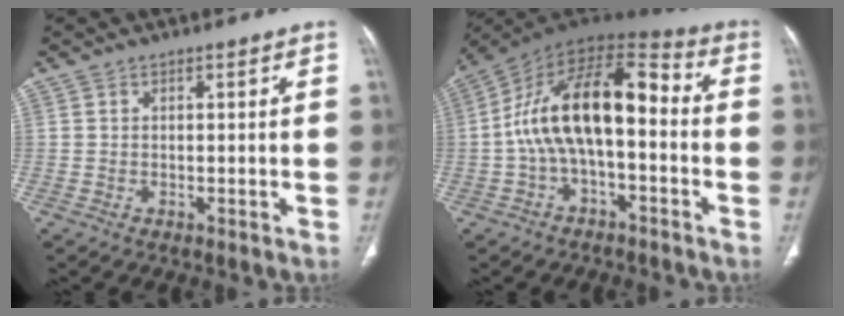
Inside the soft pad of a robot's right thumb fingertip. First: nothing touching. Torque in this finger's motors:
{"motor_torque": [2.24, 2.77, 1.65, -1.12, 0.44]}